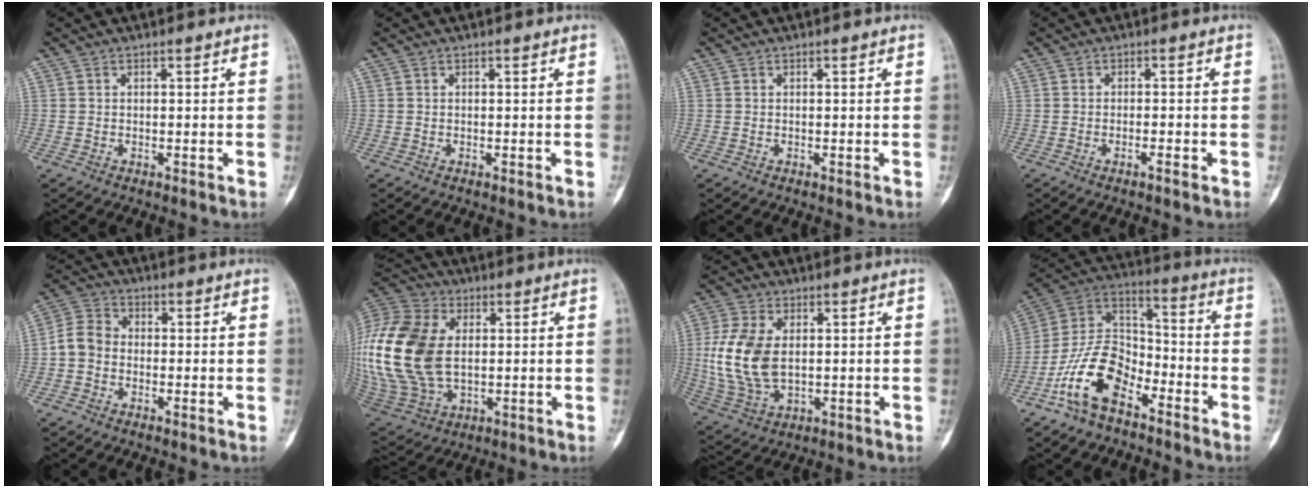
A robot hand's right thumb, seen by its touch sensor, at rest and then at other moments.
{"total": 0.0}
{"total": 0.0}
{"total": 1.8, "force": [-1.0, 0.2, 1.5], "torque": [-0.029, 0.004, -0.017]}
{"total": 5.7, "force": [-1.1, 4.7, 3.0], "torque": [-0.047, 0.019, -0.037]}
{"total": 27.0, "force": [2.0, 17.9, 20.1], "torque": [-0.462, 0.001, 0.050]}
{"total": 13.4, "force": [0.9, 8.2, 10.5], "torque": [-0.224, -0.004, 0.026]}
{"total": 15.0, "force": [-8.6, 8.2, 9.0], "torque": [-0.163, 0.073, -0.172]}